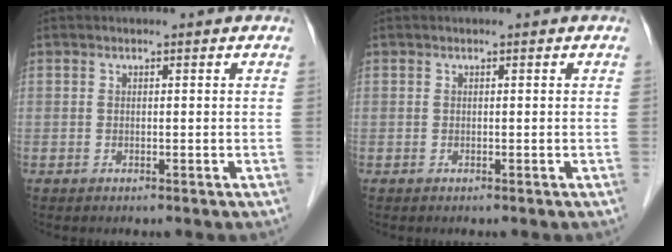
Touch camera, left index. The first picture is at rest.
{"total": 0.0}